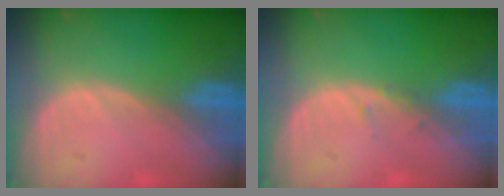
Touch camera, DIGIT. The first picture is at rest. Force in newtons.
{"total": 0.8, "press": 0.7, "slide": 0.3}